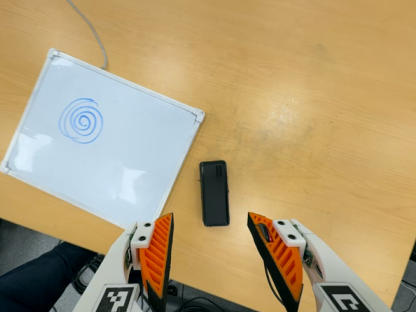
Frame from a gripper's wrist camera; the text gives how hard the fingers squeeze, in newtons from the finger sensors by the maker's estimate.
{"total": 0.0}